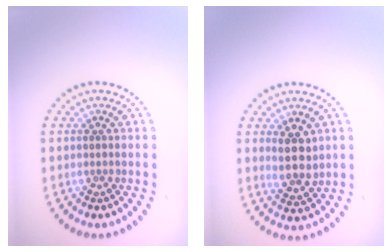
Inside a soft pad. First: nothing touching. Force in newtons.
{"total": 3.2, "press": 2.9, "slide": 1.2}